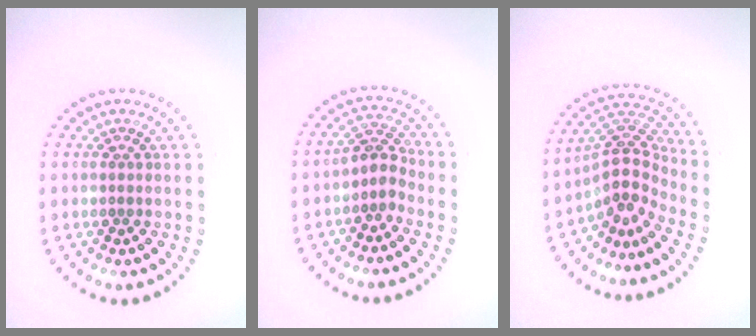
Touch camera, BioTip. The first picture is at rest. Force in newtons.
{"total": 2.5, "press": 2.0, "slide": 1.5}
{"total": 4.1, "press": 2.8, "slide": 3.0}